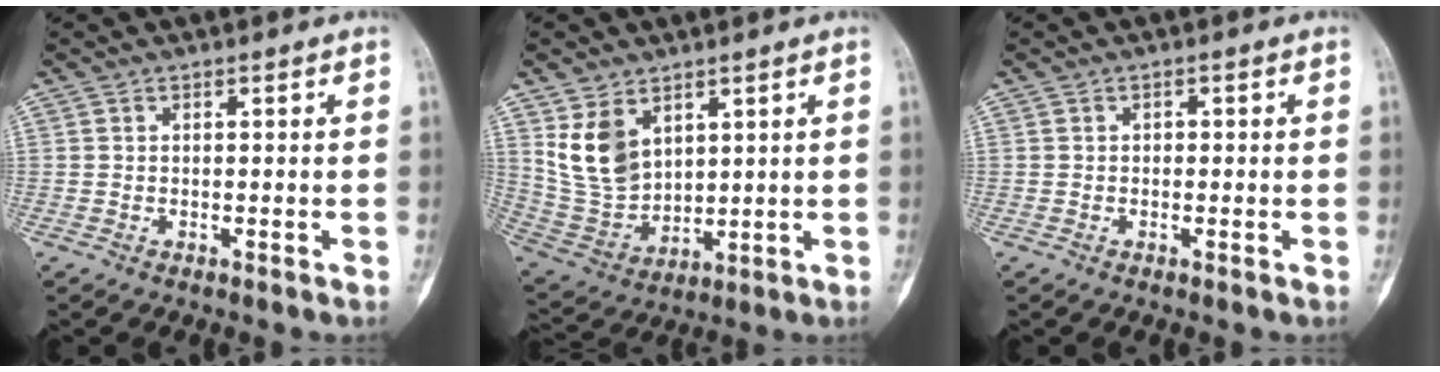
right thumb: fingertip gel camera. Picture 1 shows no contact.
{"total": 10.9, "force": [5.0, 7.4, 6.2], "torque": [-0.100, -0.023, 0.123]}
{"total": 0.7, "force": [-0.1, 0.6, 0.4], "torque": [0.006, 0.003, -0.007]}